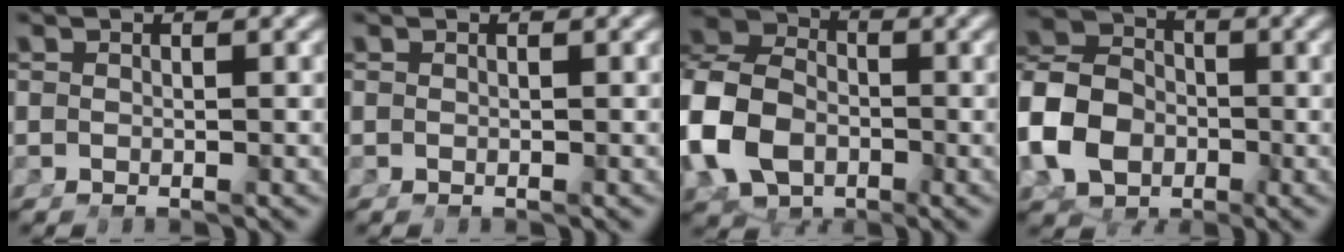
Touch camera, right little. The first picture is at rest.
{"total": 0.0}
{"total": 11.0, "force": [-0.3, 9.1, 6.1], "torque": [-0.140, -0.018, -0.005]}
{"total": 9.0, "force": [-1.1, 7.4, 5.1], "torque": [-0.109, -0.022, -0.014]}